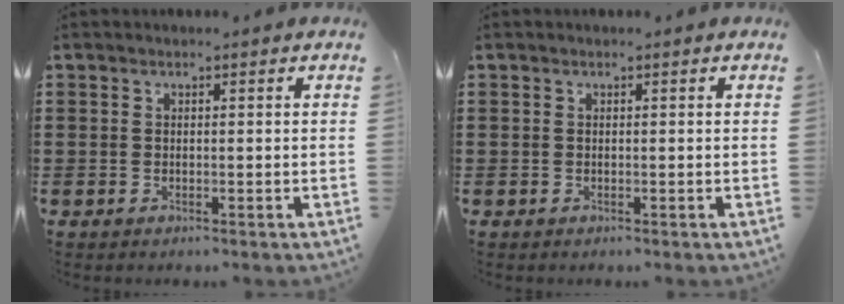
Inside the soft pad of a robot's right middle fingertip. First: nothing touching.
{"total": 0.0}